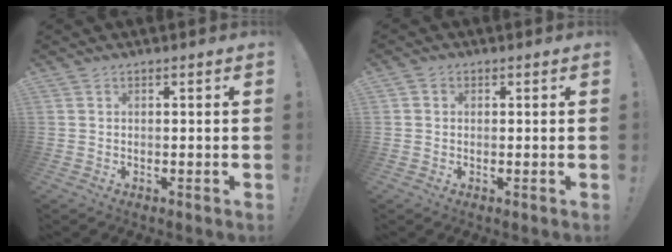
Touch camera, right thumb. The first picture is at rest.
{"total": 1.4, "force": [0.0, 1.3, 0.5], "torque": [-0.002, 0.002, -0.002]}